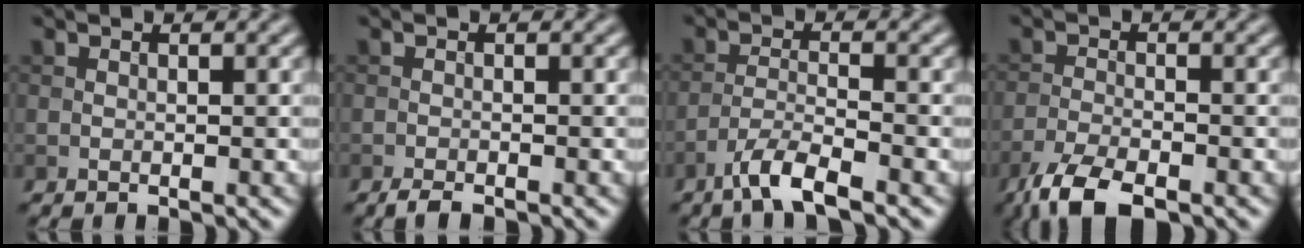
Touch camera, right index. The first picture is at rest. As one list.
[{"total": 1.5, "force": [-1.2, 0.3, 0.8], "torque": [-0.016, -0.002, -0.025]}, {"total": 4.2, "force": [-3.1, 0.7, 2.9], "torque": [-0.056, 0.002, -0.067]}, {"total": 5.5, "force": [-4.1, 1.6, 3.3], "torque": [-0.065, -0.011, -0.084]}]